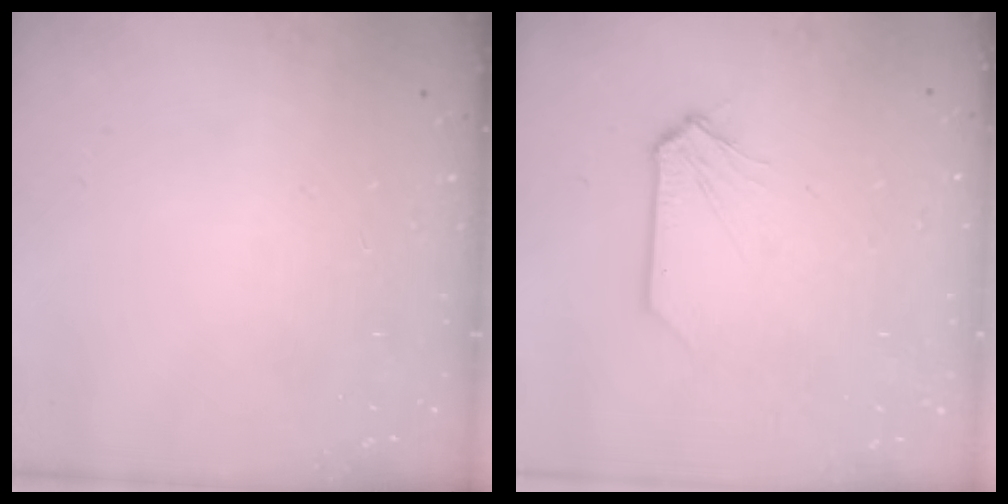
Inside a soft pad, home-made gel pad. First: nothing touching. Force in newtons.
{"total": 1.0, "press": 1.0, "slide": 0.1}